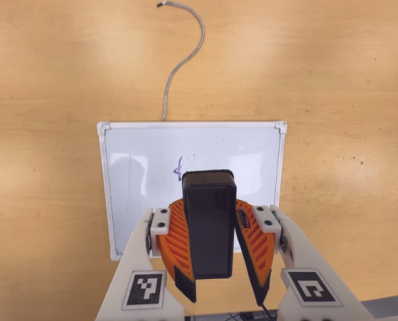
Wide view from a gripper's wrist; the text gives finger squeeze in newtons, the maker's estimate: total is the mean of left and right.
{"total": 10.0, "left": 10.1, "right": 9.9}